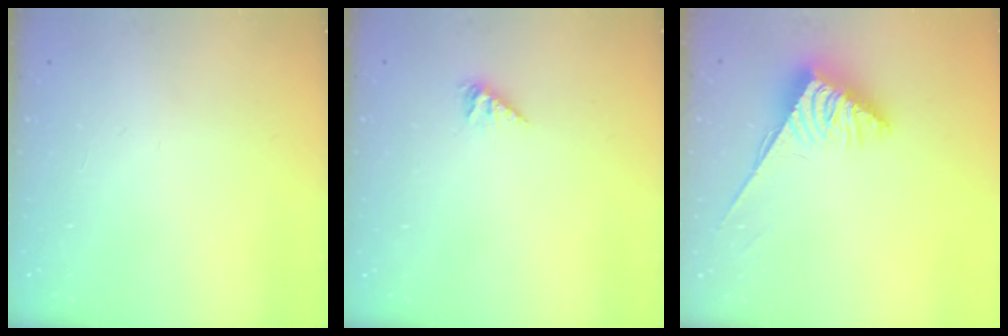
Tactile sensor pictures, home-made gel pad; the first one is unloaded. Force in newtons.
{"total": 1.8, "press": 1.7, "slide": 0.3}
{"total": 3.8, "press": 3.7, "slide": 0.6}